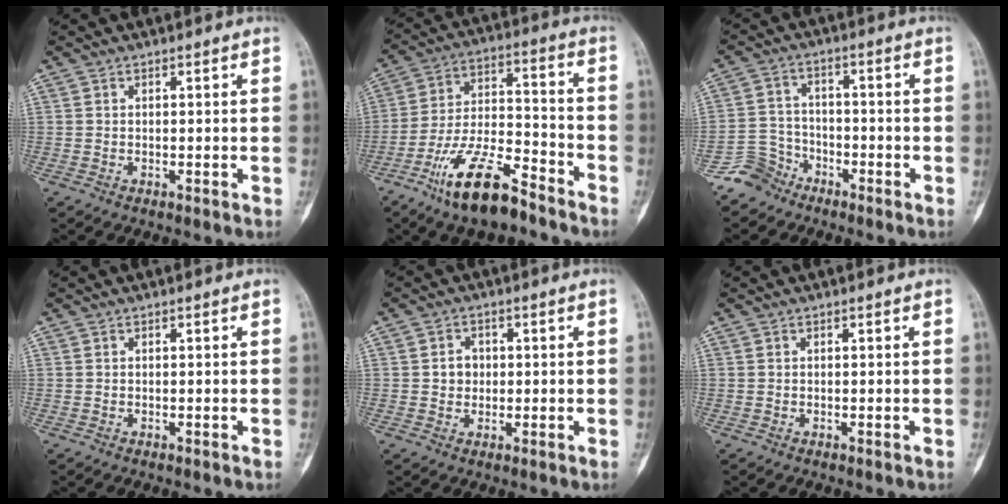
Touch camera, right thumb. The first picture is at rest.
{"total": 15.5, "force": [-10.5, 5.1, 10.3], "torque": [-0.186, 0.069, -0.193]}
{"total": 5.8, "force": [-4.7, 3.4, -0.3], "torque": [0.027, 0.036, -0.103]}
{"total": 0.0}
{"total": 3.2, "force": [0.2, 2.9, 1.4], "torque": [0.000, 0.007, 0.001]}
{"total": 0.0}